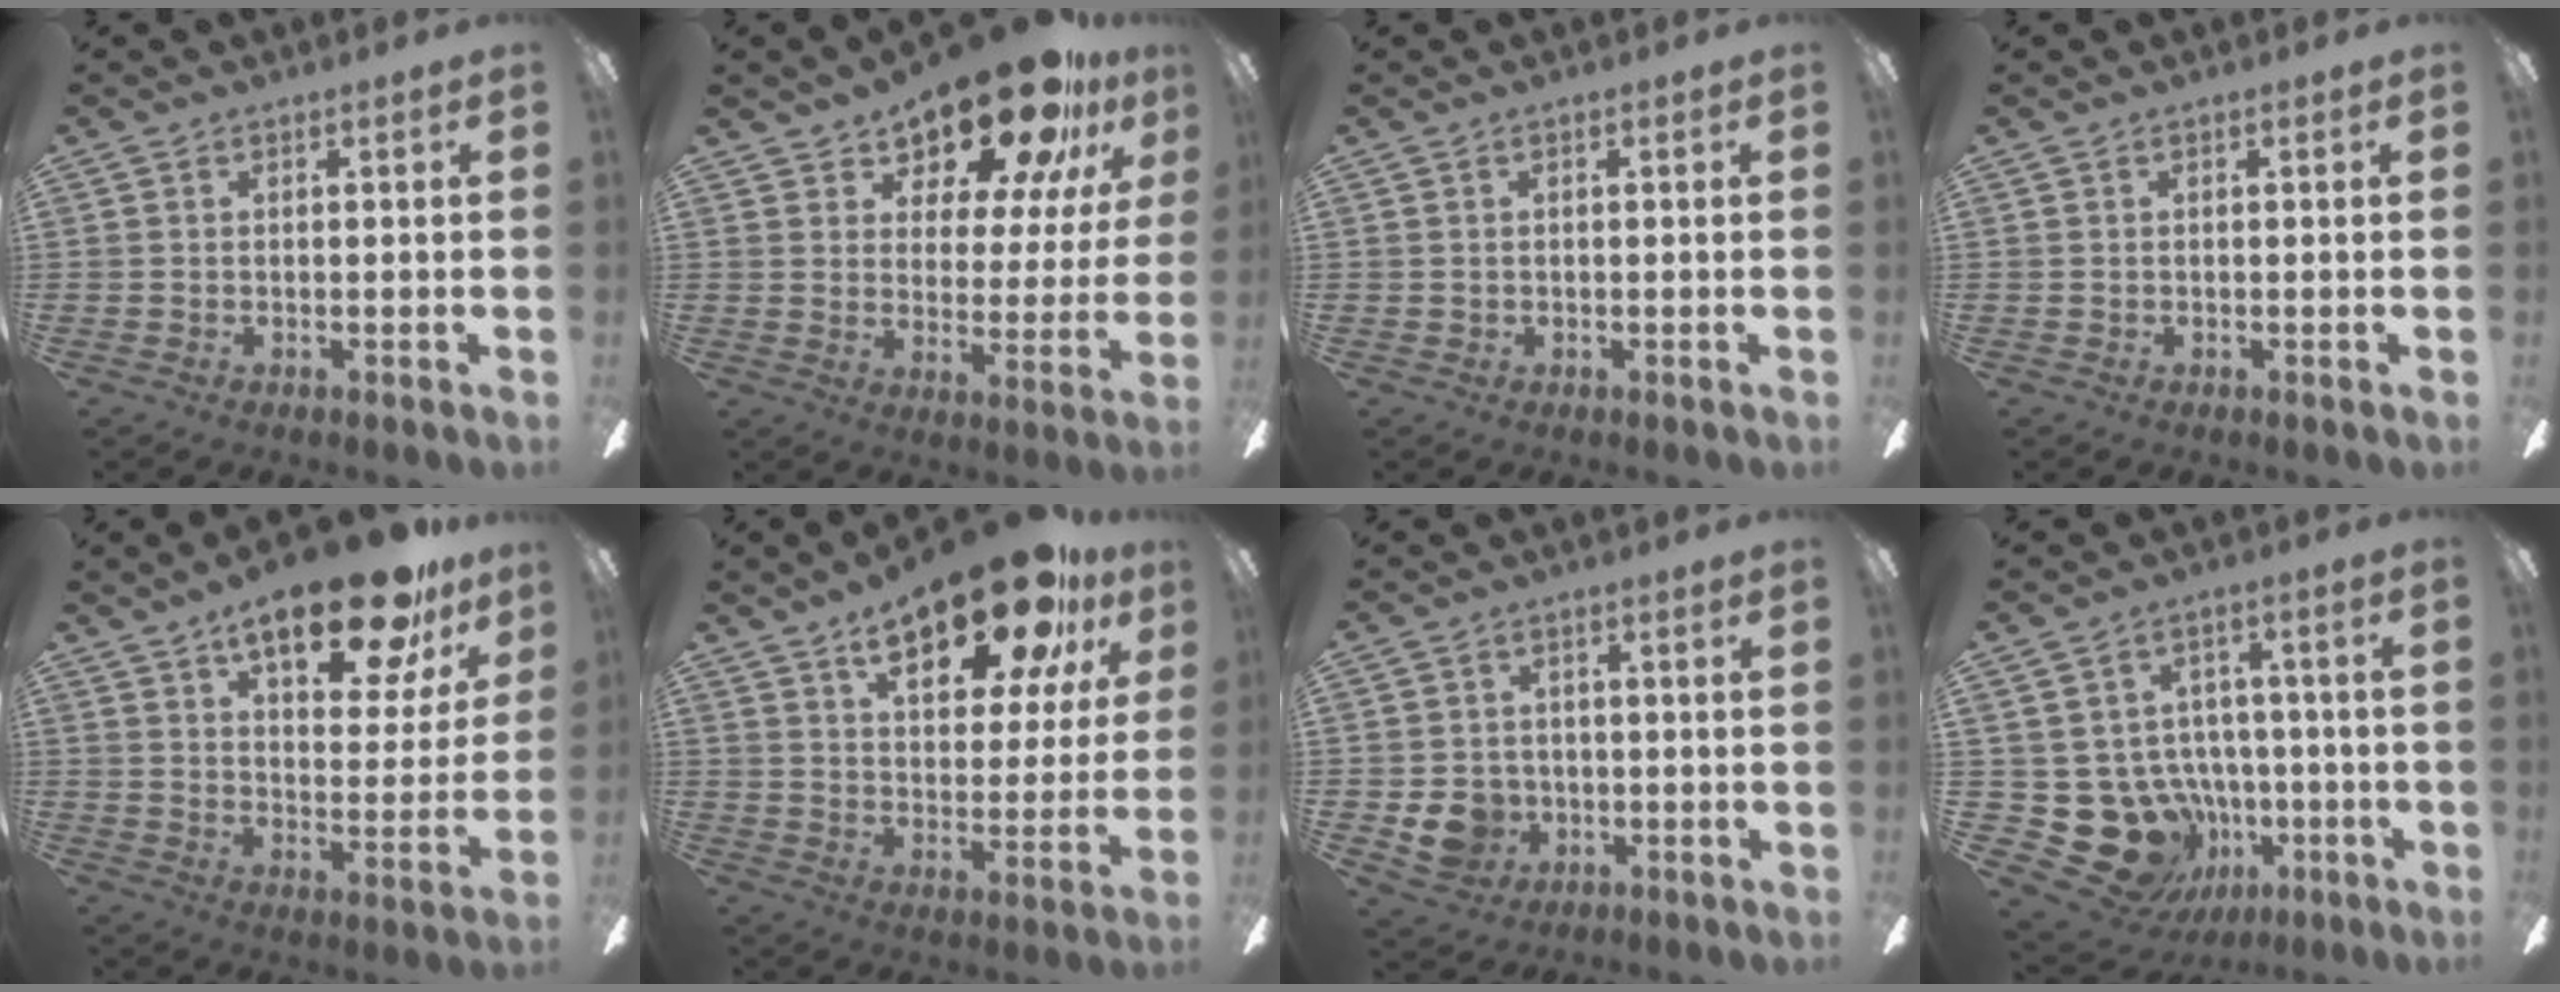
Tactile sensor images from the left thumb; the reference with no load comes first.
{"total": 17.6, "force": [14.3, 6.1, 8.3], "torque": [-0.144, -0.102, 0.245]}
{"total": 0.6, "force": [0.1, 0.5, 0.2], "torque": [-0.004, 0.005, 0.001]}
{"total": 0.0}
{"total": 20.1, "force": [13.9, 7.2, 12.7], "torque": [-0.184, -0.076, 0.223]}
{"total": 23.0, "force": [14.9, 9.1, 15.0], "torque": [-0.222, -0.076, 0.244]}
{"total": 7.5, "force": [-1.7, 6.9, 2.6], "torque": [-0.056, 0.006, -0.029]}
{"total": 15.5, "force": [-5.6, 12.8, 6.7], "torque": [-0.148, 0.024, -0.071]}